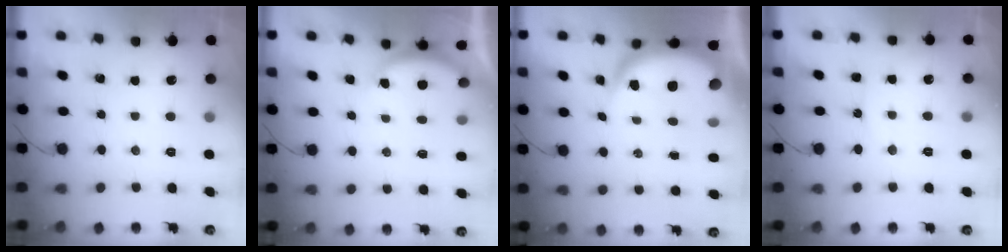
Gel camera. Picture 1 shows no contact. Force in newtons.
{"total": 2.5, "press": 2.4, "slide": 0.6}
{"total": 8.0, "press": 8.0, "slide": 0.7}
{"total": 5.4, "press": 5.4, "slide": 0.7}